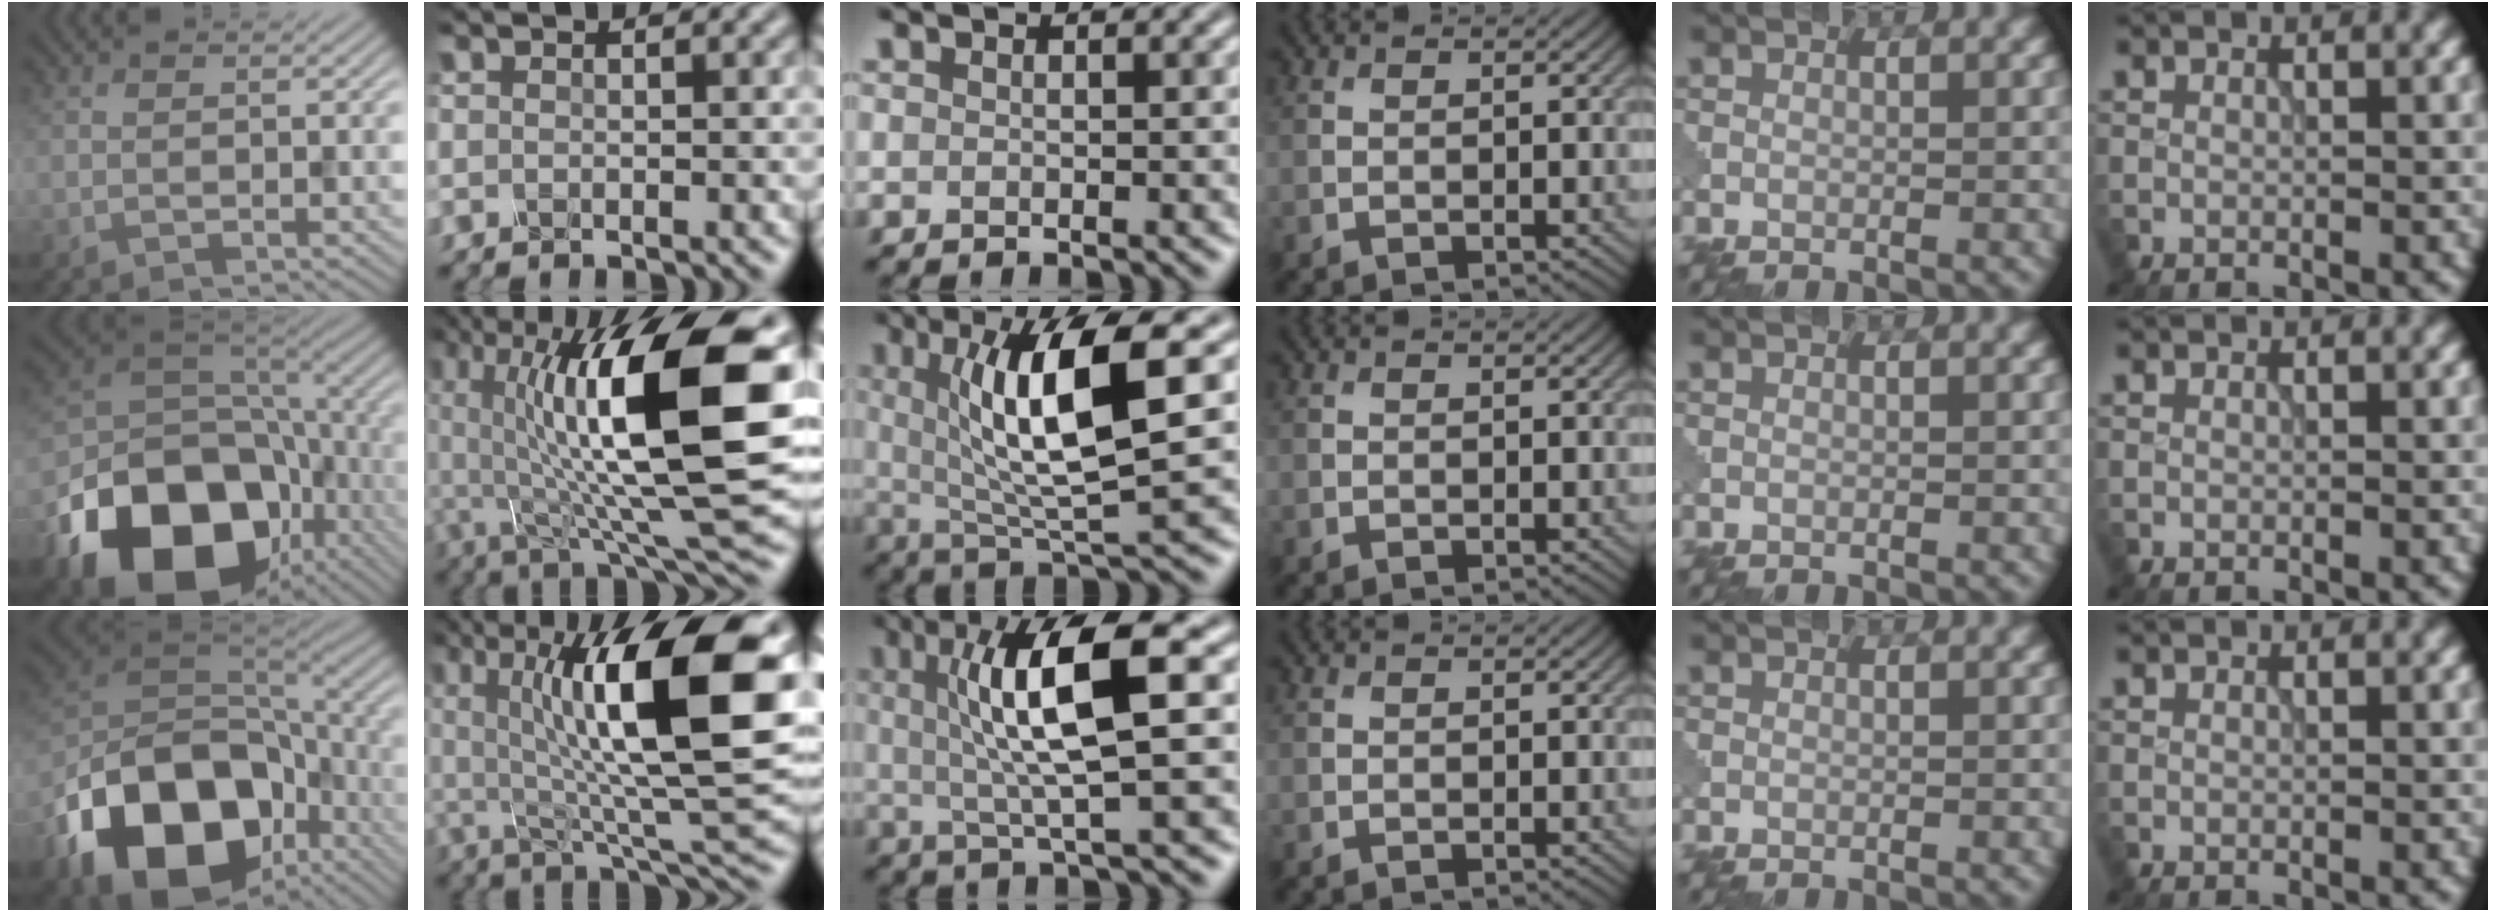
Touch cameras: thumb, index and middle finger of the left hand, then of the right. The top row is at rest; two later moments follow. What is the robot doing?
{"motion": "shake", "object": "sieve"}